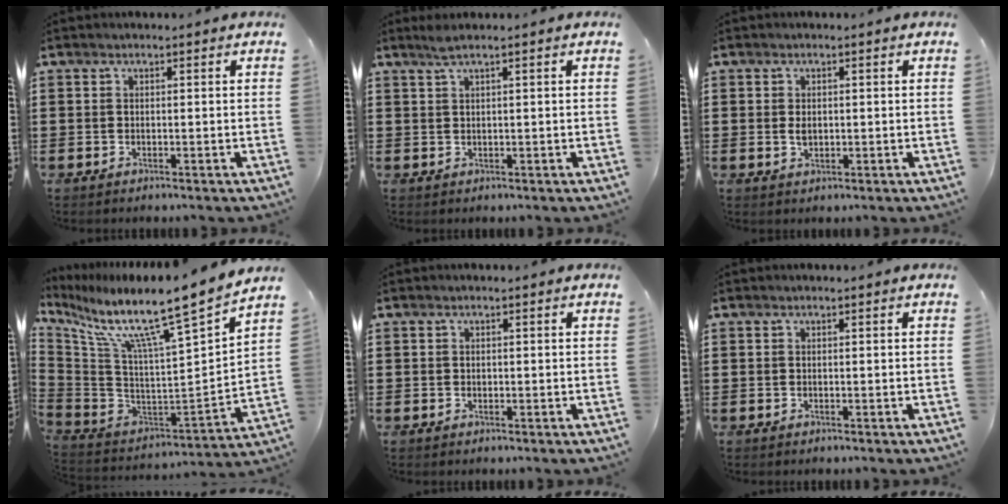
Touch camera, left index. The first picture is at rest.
{"total": 1.6, "force": [0.9, -0.1, 1.3], "torque": [-0.027, 0.000, 0.016]}
{"total": 1.5, "force": [0.0, 1.0, 1.1], "torque": [-0.024, 0.004, 0.000]}
{"total": 10.2, "force": [8.1, -0.7, 6.1], "torque": [-0.139, -0.078, 0.119]}
{"total": 0.0}
{"total": 0.0}